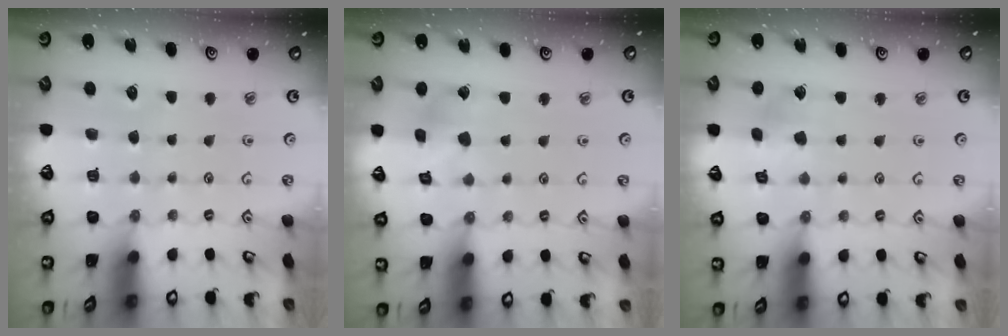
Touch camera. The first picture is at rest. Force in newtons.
{"total": 5.2, "press": 5.2, "slide": 0.5}
{"total": 3.0, "press": 3.0, "slide": 0.4}